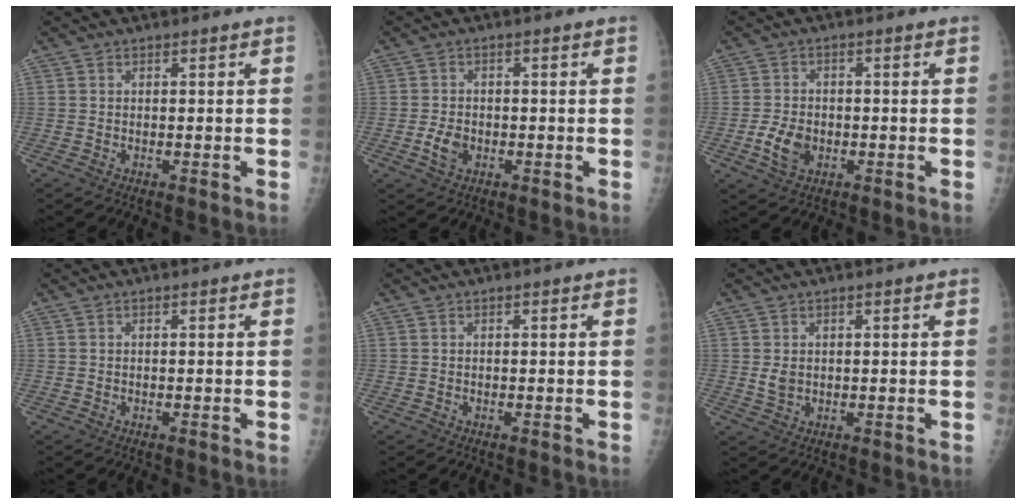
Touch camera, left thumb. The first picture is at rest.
{"total": 3.6, "force": [-1.1, 2.5, 2.3], "torque": [-0.041, 0.005, -0.020]}
{"total": 5.4, "force": [-1.6, 3.8, 3.5], "torque": [-0.061, 0.003, -0.027]}
{"total": 0.0}
{"total": 0.0}
{"total": 2.2, "force": [0.4, 1.6, 1.5], "torque": [-0.021, -0.006, 0.013]}